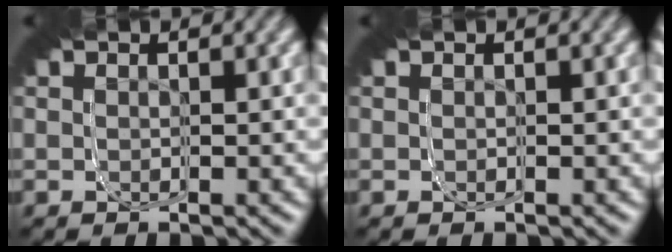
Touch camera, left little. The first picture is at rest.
{"total": 0.0}